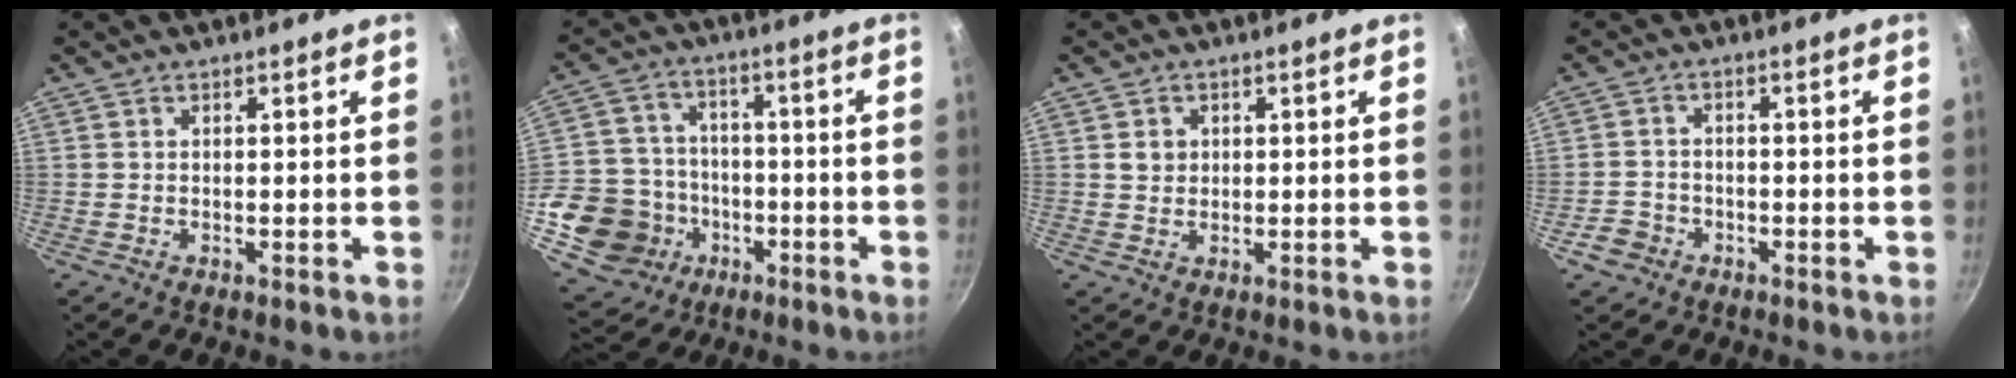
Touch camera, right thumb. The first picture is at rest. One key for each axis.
{"total": 16.7, "fx": -5.3, "fy": 14.6, "fz": 6.2, "tx": -0.106, "ty": 0.041, "tz": -0.083}
{"total": 2.3, "fx": 0.5, "fy": 2.1, "fz": 0.9, "tx": -0.005, "ty": 0.003, "tz": 0.009}
{"total": 3.8, "fx": -2.2, "fy": 3.0, "fz": 0.9, "tx": -0.010, "ty": 0.031, "tz": -0.038}